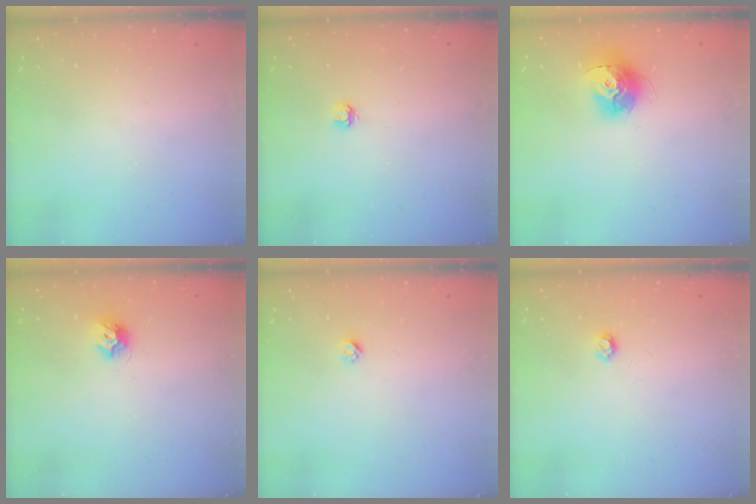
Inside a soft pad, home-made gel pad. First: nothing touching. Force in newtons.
{"total": 3.2, "press": 3.2, "slide": 0.3}
{"total": 13.4, "press": 13.3, "slide": 1.2}
{"total": 7.4, "press": 7.4, "slide": 0.2}
{"total": 2.3, "press": 2.3, "slide": 0.2}
{"total": 3.6, "press": 3.6, "slide": 0.3}